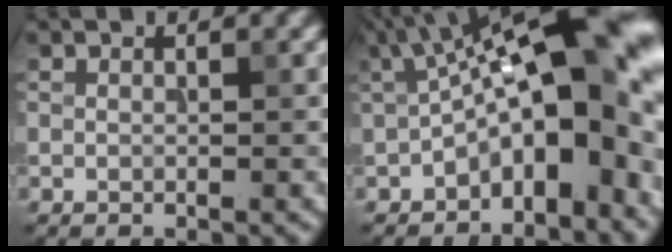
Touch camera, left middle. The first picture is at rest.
{"total": 14.4, "force": [-0.2, 5.6, 13.3], "torque": [-0.170, 0.039, -0.015]}